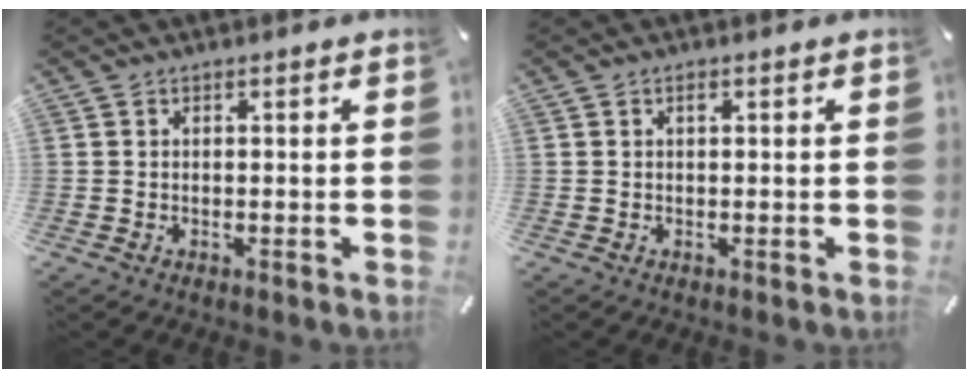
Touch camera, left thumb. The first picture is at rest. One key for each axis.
{"total": 0.7, "fx": 0.3, "fy": 0.3, "fz": 0.5, "tx": -0.011, "ty": 0.001, "tz": 0.005}